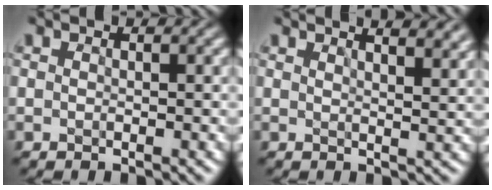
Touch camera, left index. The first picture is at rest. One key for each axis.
{"total": 6.4, "fx": 4.8, "fy": 2.3, "fz": 3.4, "tx": -0.008, "ty": 0.039, "tz": 0.029}